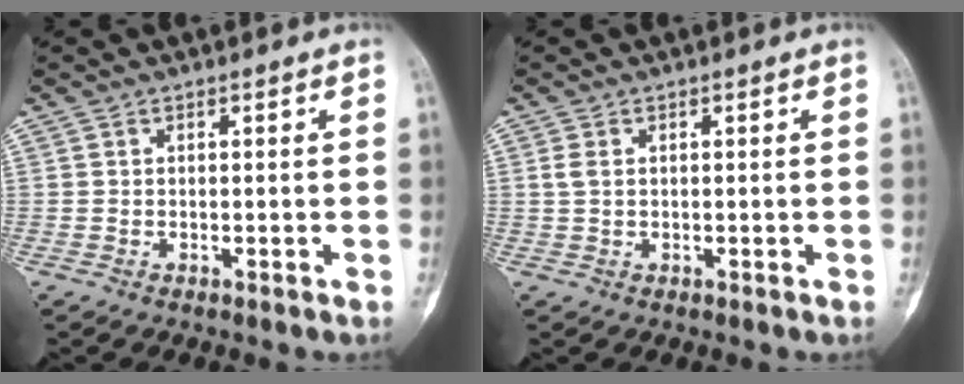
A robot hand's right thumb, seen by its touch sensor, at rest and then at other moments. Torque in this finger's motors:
{"motor_torque": [-0.21, -0.04, 0.13, -0.08, -0.02]}